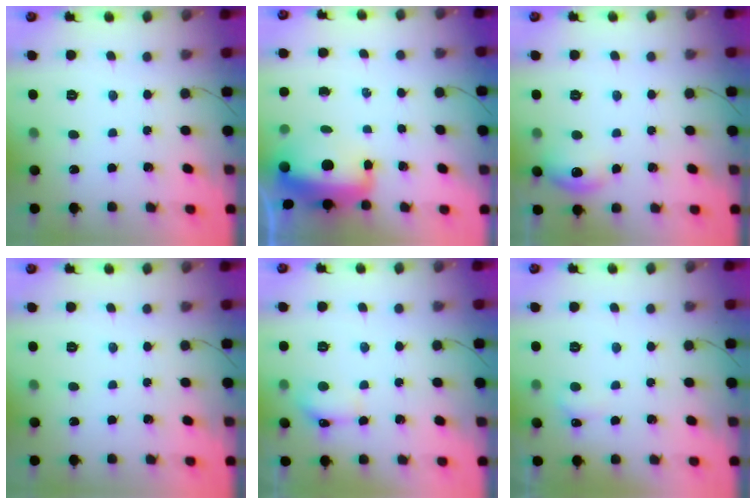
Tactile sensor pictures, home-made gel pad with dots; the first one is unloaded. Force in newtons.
{"total": 12.6, "press": 12.2, "slide": 3.2}
{"total": 8.1, "press": 8.0, "slide": 1.4}
{"total": 0.0}
{"total": 5.5, "press": 5.5, "slide": 0.9}
{"total": 3.2, "press": 3.2, "slide": 0.7}